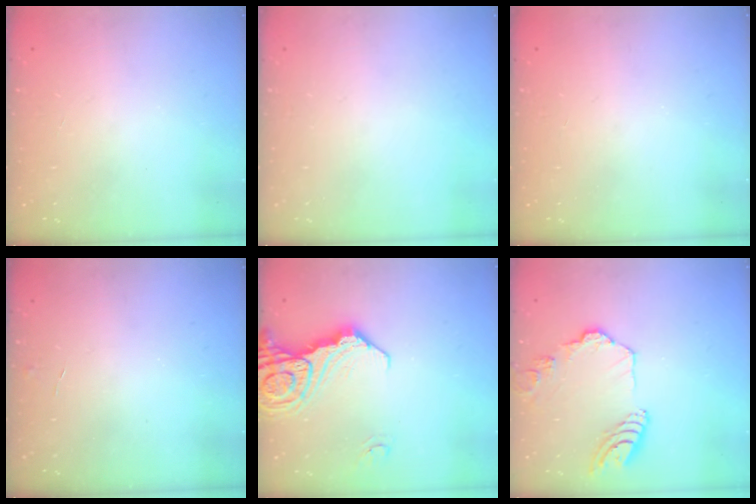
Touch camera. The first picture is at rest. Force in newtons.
{"total": 0.0}
{"total": 0.0}
{"total": 2.9, "press": 2.9, "slide": 0.3}
{"total": 15.0, "press": 14.9, "slide": 1.9}
{"total": 14.2, "press": 14.1, "slide": 1.6}